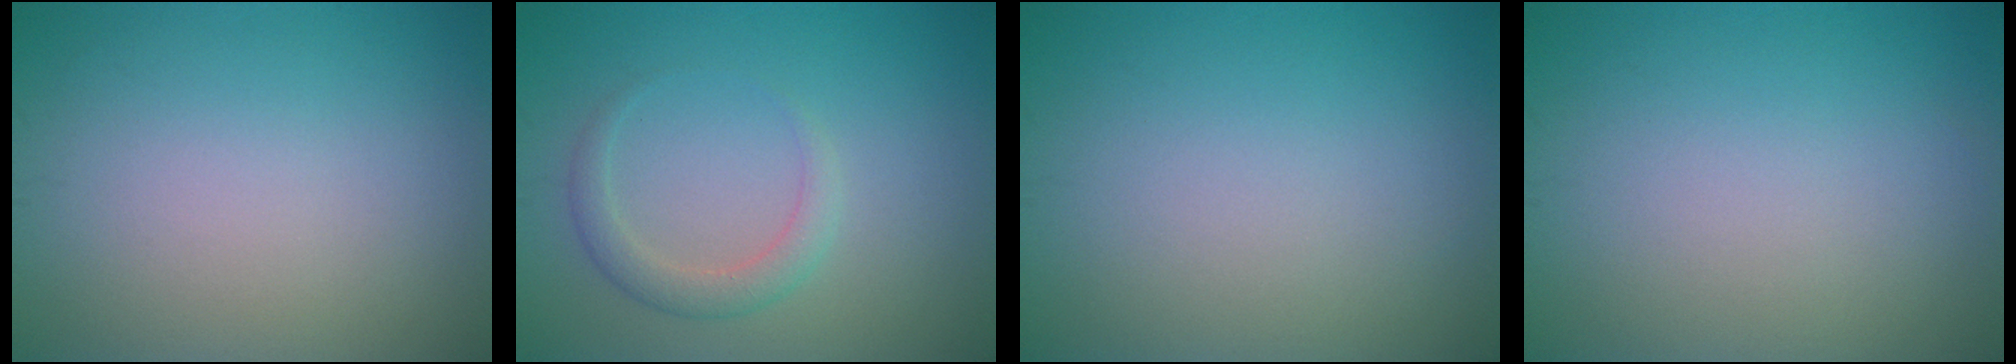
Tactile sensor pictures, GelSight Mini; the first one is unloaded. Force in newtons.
{"total": 2.1, "press": 2.1, "slide": 0.1}
{"total": 0.0}
{"total": 0.0}